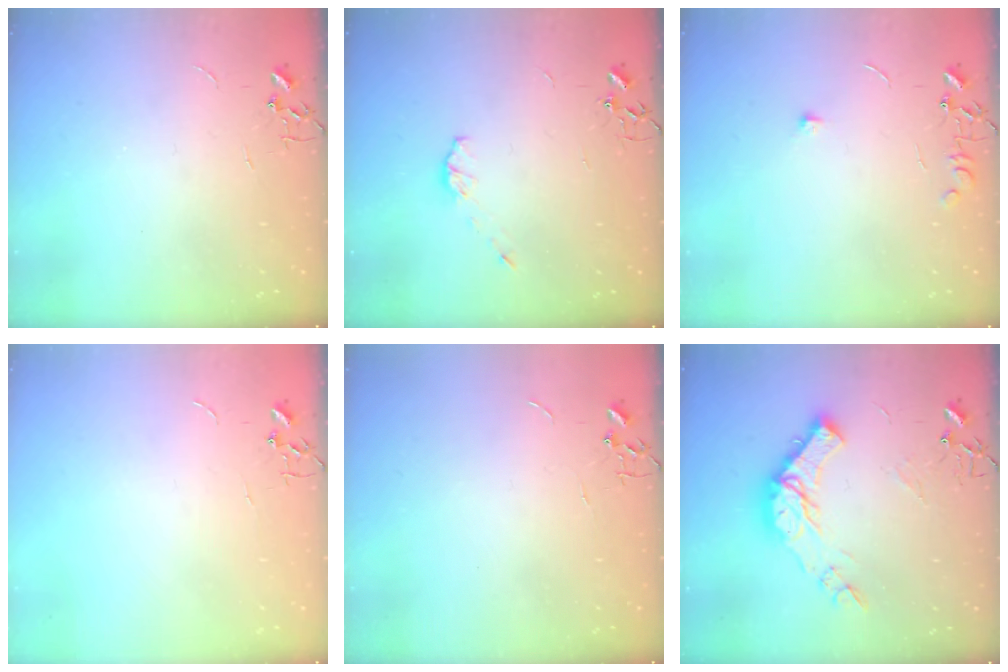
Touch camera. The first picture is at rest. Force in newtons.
{"total": 5.4, "press": 5.4, "slide": 0.5}
{"total": 7.6, "press": 7.6, "slide": 0.7}
{"total": 0.0}
{"total": 0.0}
{"total": 16.5, "press": 16.5, "slide": 1.5}